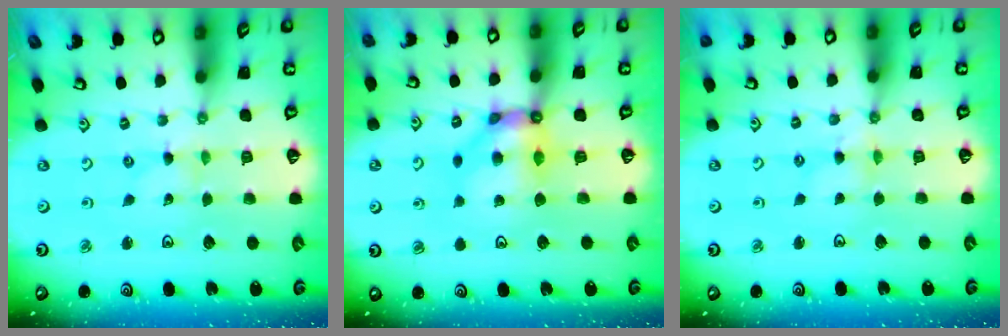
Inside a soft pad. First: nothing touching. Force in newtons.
{"total": 8.8, "press": 8.8, "slide": 0.7}
{"total": 2.6, "press": 2.6, "slide": 0.4}